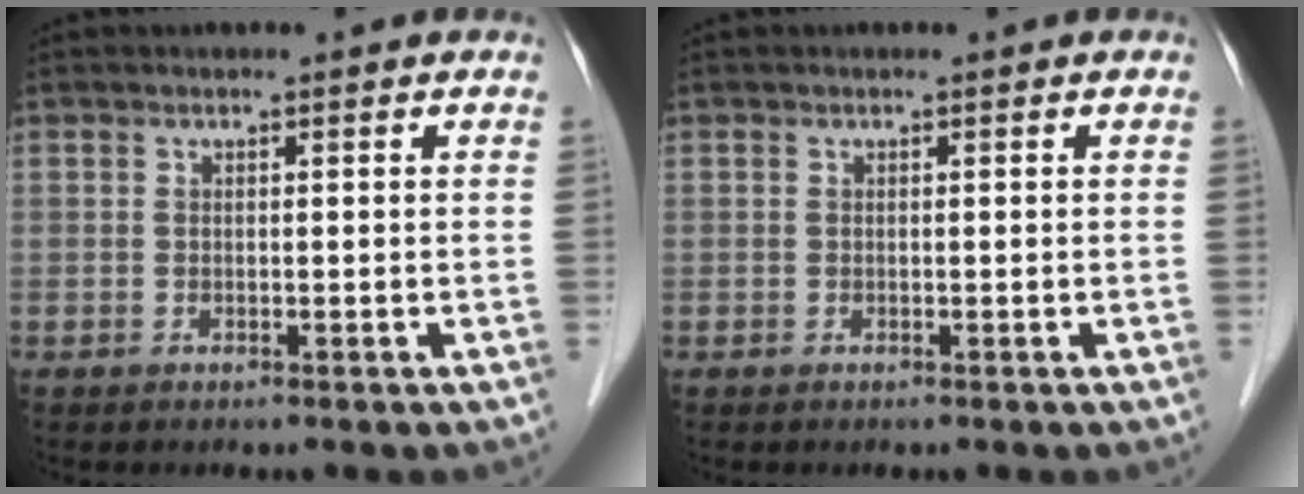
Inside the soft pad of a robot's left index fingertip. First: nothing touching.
{"total": 0.0}